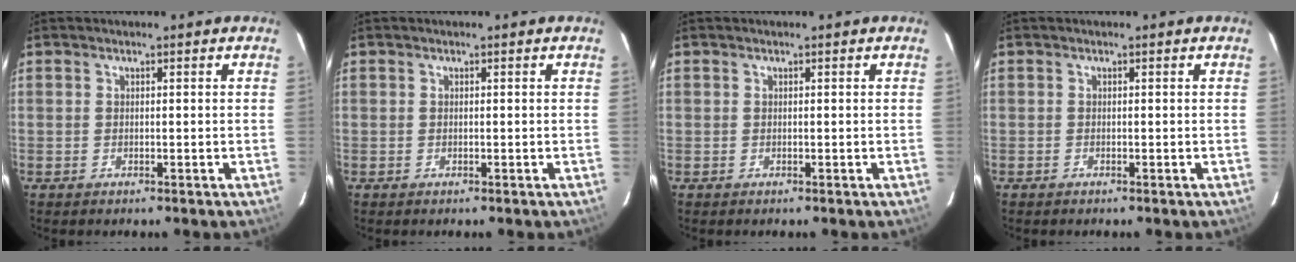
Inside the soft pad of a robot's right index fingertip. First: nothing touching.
{"total": 0.0}
{"total": 0.0}
{"total": 0.0}